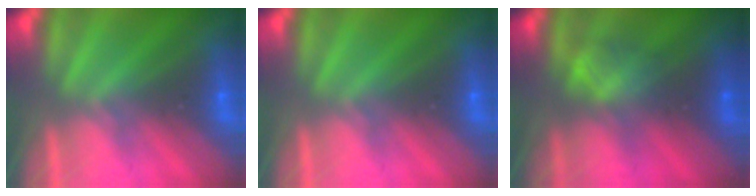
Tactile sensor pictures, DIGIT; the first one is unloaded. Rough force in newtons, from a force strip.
{"total": 0.0}
{"total": 2.3}